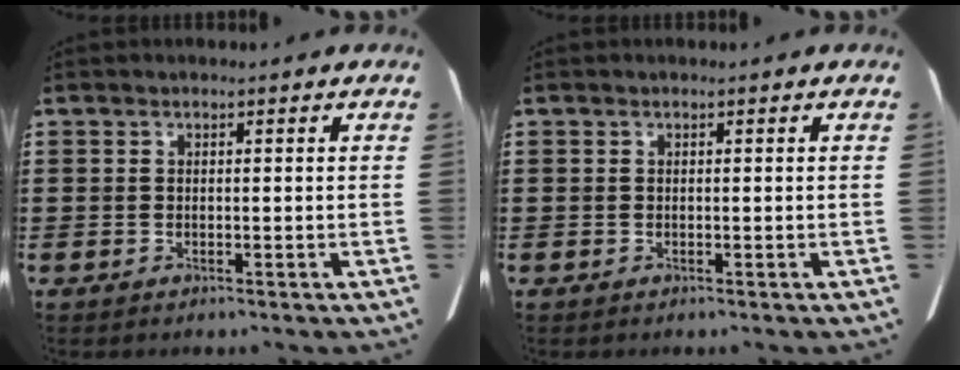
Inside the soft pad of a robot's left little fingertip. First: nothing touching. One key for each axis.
{"total": 0.0}